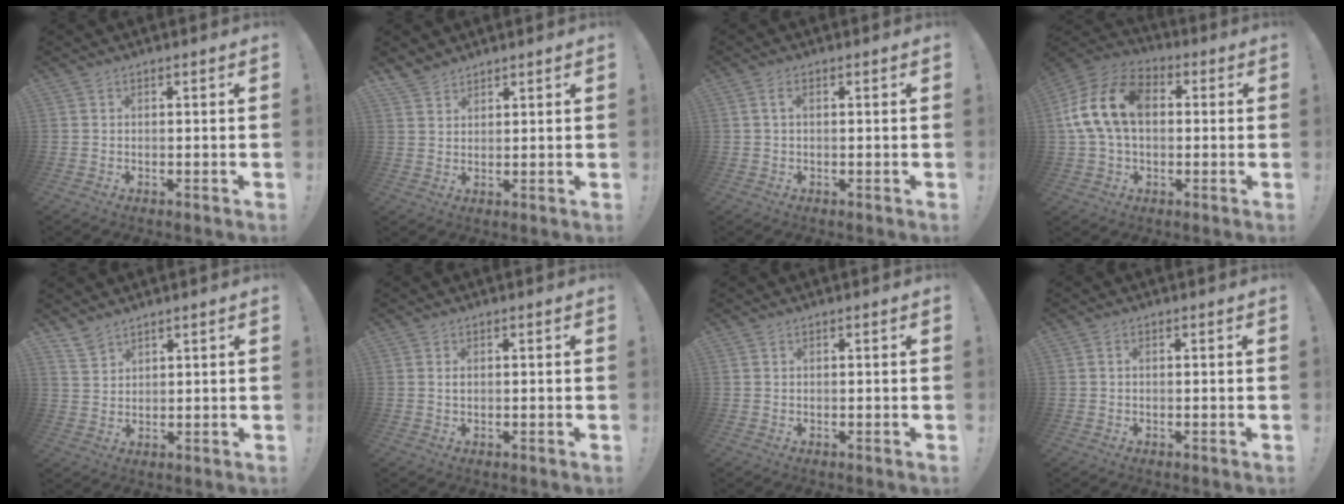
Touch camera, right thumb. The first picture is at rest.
{"total": 3.7, "force": [3.4, 1.4, 0.5], "torque": [-0.001, -0.026, 0.064]}
{"total": 2.1, "force": [0.4, 0.7, 1.9], "torque": [-0.035, 0.003, 0.007]}
{"total": 17.0, "force": [2.3, 11.4, 12.3], "torque": [-0.241, 0.021, 0.044]}
{"total": 4.8, "force": [4.0, 2.2, 1.4], "torque": [-0.018, -0.028, 0.076]}
{"total": 0.8, "force": [0.3, 0.5, 0.5], "torque": [-0.012, 0.004, 0.006]}
{"total": 0.0}
{"total": 0.6, "force": [0.0, 0.1, 0.6], "torque": [-0.018, 0.004, 0.000]}